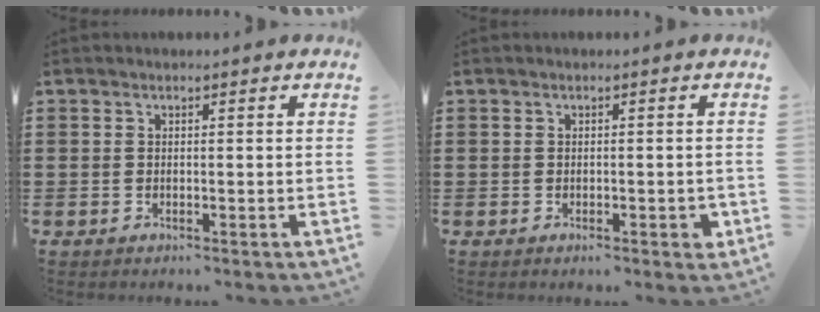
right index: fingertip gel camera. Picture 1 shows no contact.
{"total": 1.4, "force": [-0.6, 0.5, 1.2], "torque": [-0.022, -0.001, -0.011]}